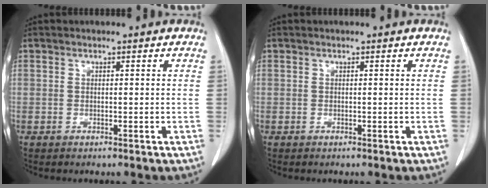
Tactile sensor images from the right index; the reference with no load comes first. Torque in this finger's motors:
{"motor_torque": [0.00, 0.00, 0.03, 0.00]}